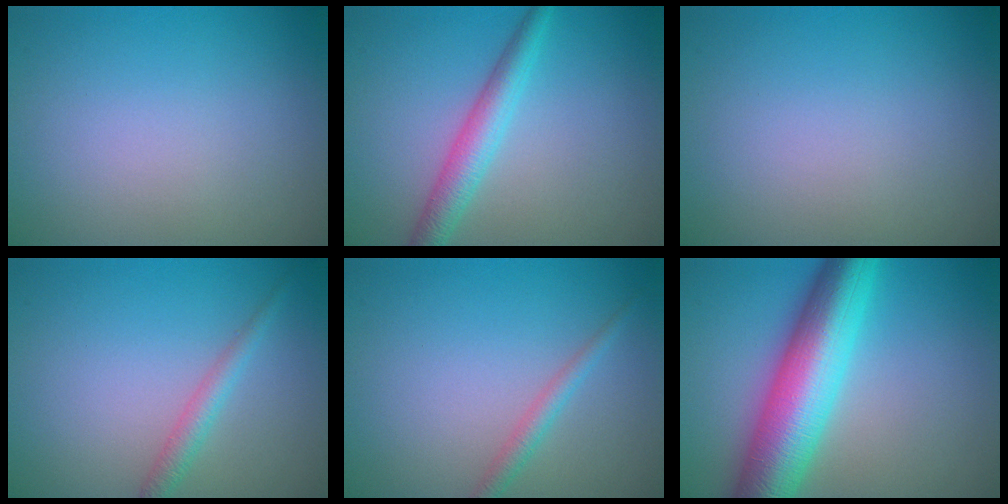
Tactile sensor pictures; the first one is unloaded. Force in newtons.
{"total": 3.4, "press": 3.4, "slide": 0.1}
{"total": 0.0}
{"total": 1.8, "press": 1.8, "slide": 0.0}
{"total": 1.6, "press": 1.6, "slide": 0.0}
{"total": 10.5, "press": 10.5, "slide": 0.1}